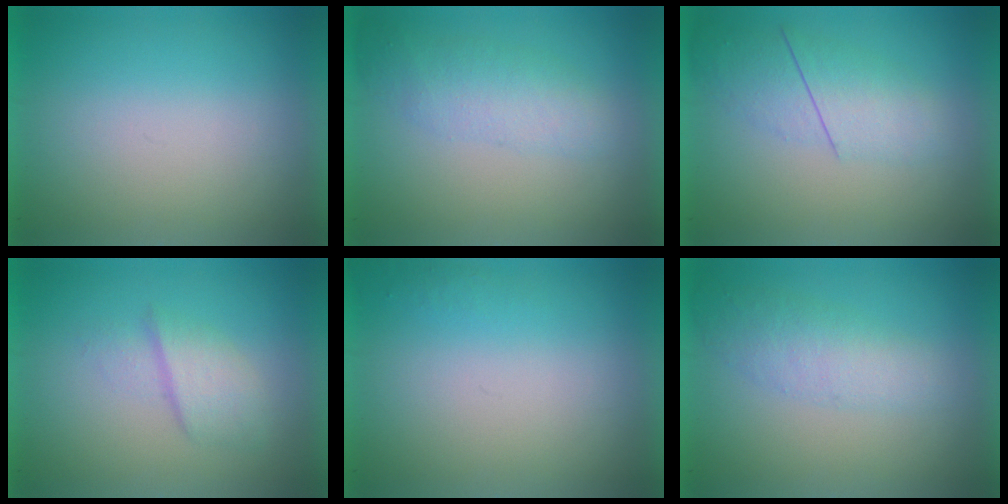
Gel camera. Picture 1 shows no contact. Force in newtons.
{"total": 2.1}
{"total": 2.3}
{"total": 2.2}
{"total": 1.0}
{"total": 2.2}